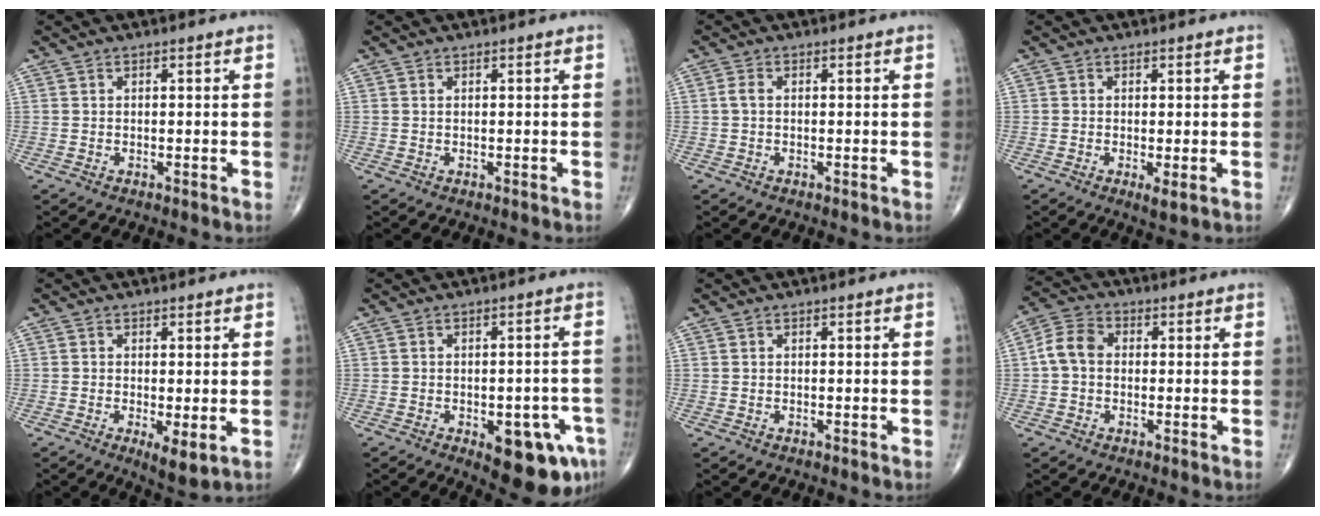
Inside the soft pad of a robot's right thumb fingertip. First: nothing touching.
{"total": 0.0}
{"total": 2.6, "force": [-0.3, 1.7, 2.0], "torque": [-0.041, 0.005, -0.014]}
{"total": 2.0, "force": [-0.4, 0.5, 1.9], "torque": [-0.031, -0.008, -0.009]}
{"total": 4.6, "force": [-1.1, 1.6, 4.2], "torque": [-0.064, -0.015, -0.016]}
{"total": 12.2, "force": [-5.6, 5.2, 9.6], "torque": [-0.093, 0.018, -0.062]}
{"total": 0.0}
{"total": 5.9, "force": [-0.1, 4.5, 3.8], "torque": [-0.068, 0.020, -0.011]}